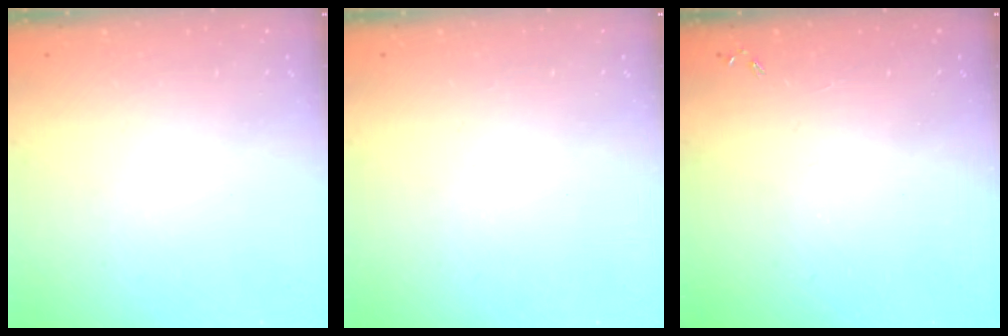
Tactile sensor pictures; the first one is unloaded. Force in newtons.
{"total": 0.0}
{"total": 0.0}